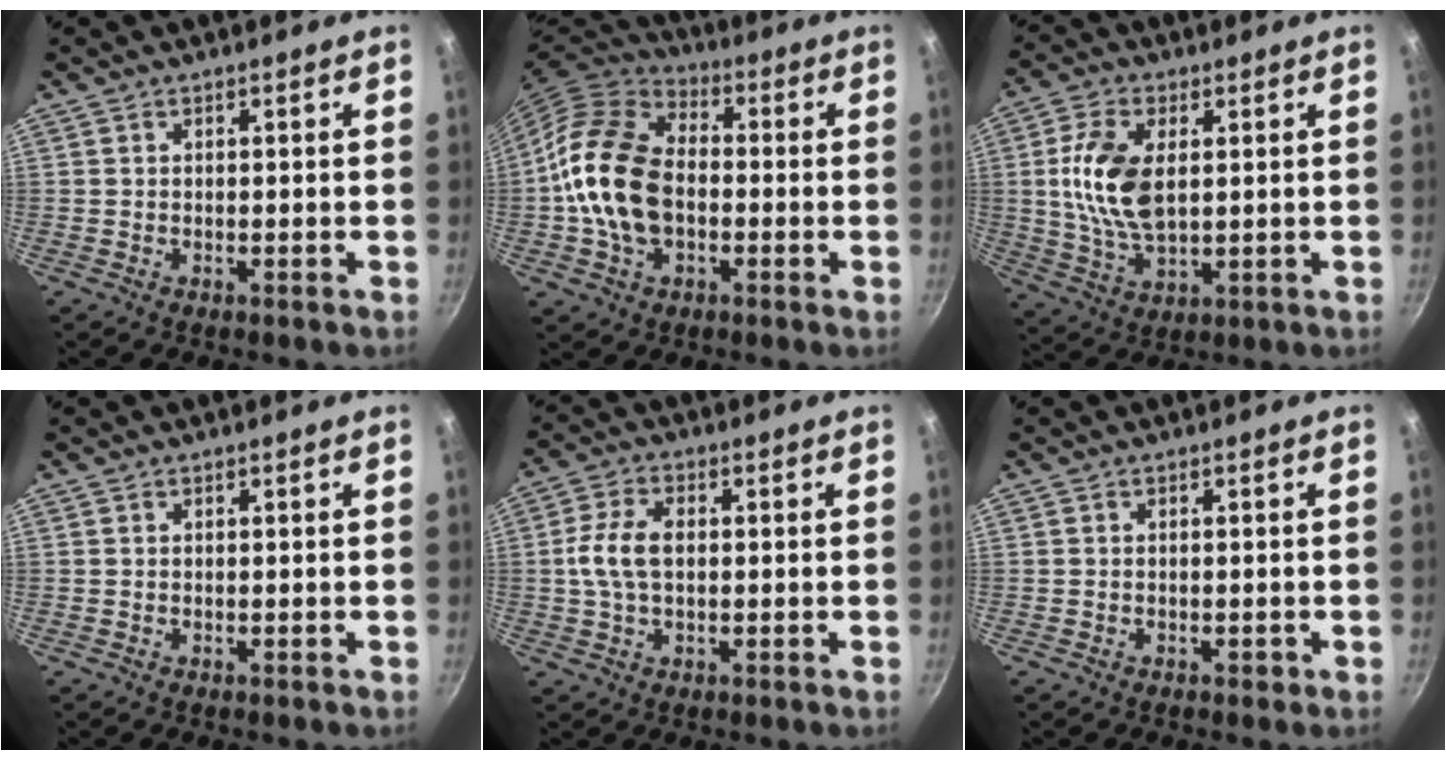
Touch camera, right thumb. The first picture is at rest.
{"total": 17.0, "force": [-1.5, 11.4, 12.6], "torque": [-0.215, 0.029, -0.044]}
{"total": 12.4, "force": [1.9, 6.7, 10.2], "torque": [-0.196, -0.004, 0.038]}
{"total": 0.0}
{"total": 7.4, "force": [0.3, 4.5, 5.9], "torque": [-0.119, 0.017, 0.000]}
{"total": 0.8, "force": [-0.4, 0.5, 0.5], "torque": [-0.006, 0.004, -0.004]}